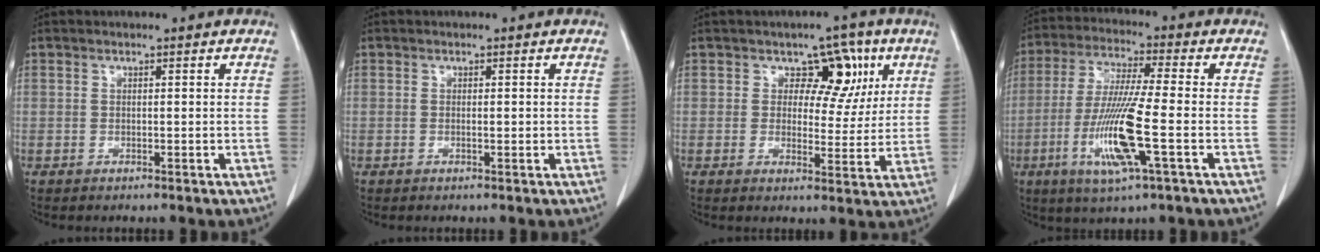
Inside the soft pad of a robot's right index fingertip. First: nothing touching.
{"total": 0.6, "force": [0.0, 0.2, 0.6], "torque": [-0.009, 0.000, -0.001]}
{"total": 6.8, "force": [3.0, 4.8, 3.9], "torque": [-0.026, 0.008, 0.038]}
{"total": 12.6, "force": [-3.7, 0.3, 12.1], "torque": [-0.250, -0.018, -0.074]}